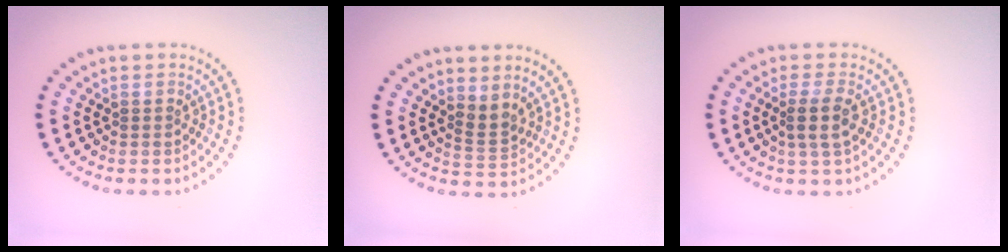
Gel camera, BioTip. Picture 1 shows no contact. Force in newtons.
{"total": 1.8, "press": 1.4, "slide": 1.3}
{"total": 2.1, "press": 1.8, "slide": 1.1}